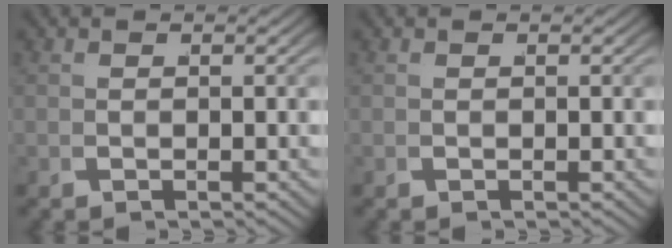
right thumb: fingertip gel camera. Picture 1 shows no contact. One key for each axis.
{"total": 0.0}